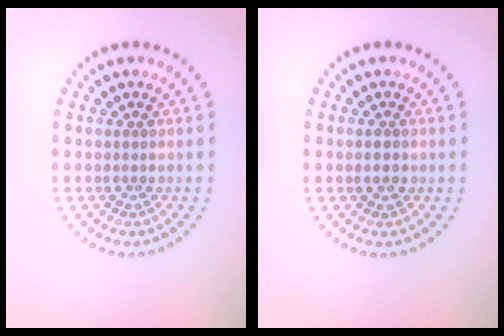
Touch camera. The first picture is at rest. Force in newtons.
{"total": 1.2, "press": 1.1, "slide": 0.1}